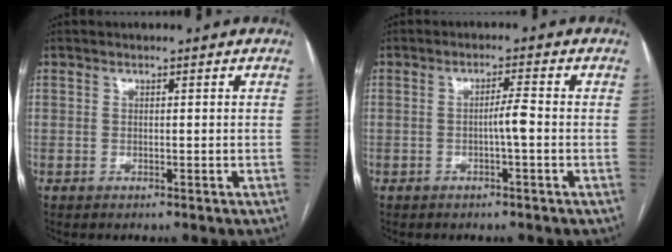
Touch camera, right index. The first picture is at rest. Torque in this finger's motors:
{"motor_torque": [0.48, -0.08, 0.25, 0.06]}